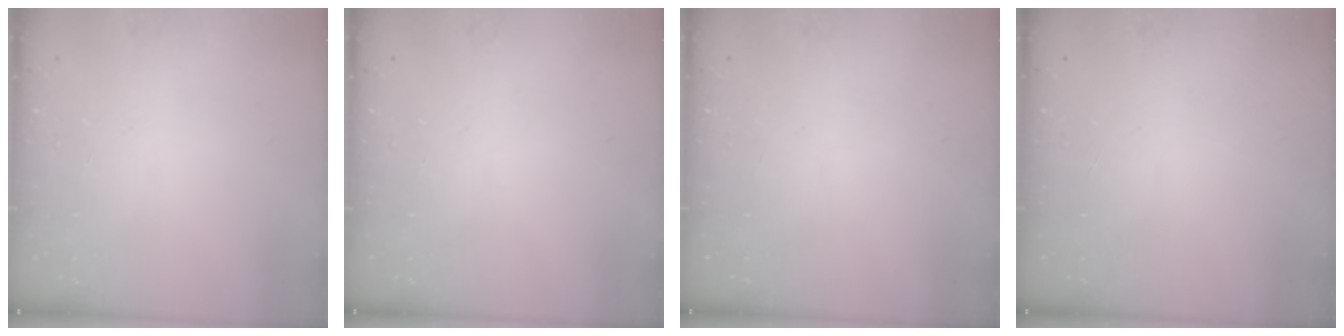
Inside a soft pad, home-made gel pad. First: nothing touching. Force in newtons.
{"total": 0.0}
{"total": 0.0}
{"total": 0.0}